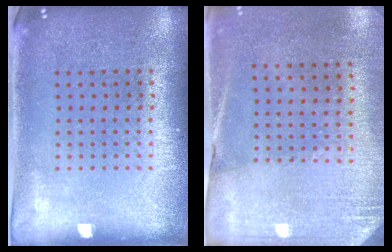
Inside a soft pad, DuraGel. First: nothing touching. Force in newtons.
{"total": 2.7, "press": 2.4, "slide": 1.2}